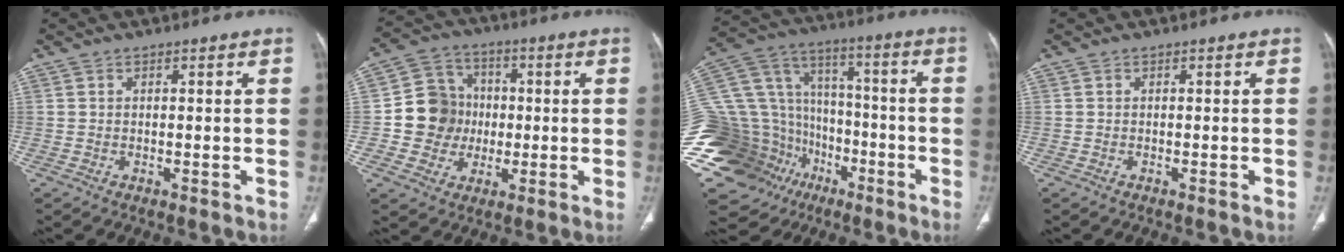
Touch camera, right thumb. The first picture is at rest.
{"total": 10.7, "force": [-0.2, 10.4, 2.4], "torque": [0.000, 0.023, -0.007]}
{"total": 36.9, "force": [-14.8, 27.8, 19.3], "torque": [-0.485, 0.083, -0.241]}
{"total": 1.0, "force": [0.3, 0.2, -0.9], "torque": [0.017, 0.001, 0.004]}